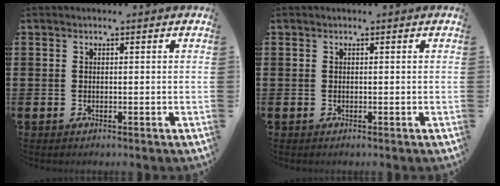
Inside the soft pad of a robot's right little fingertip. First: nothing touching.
{"total": 0.0}